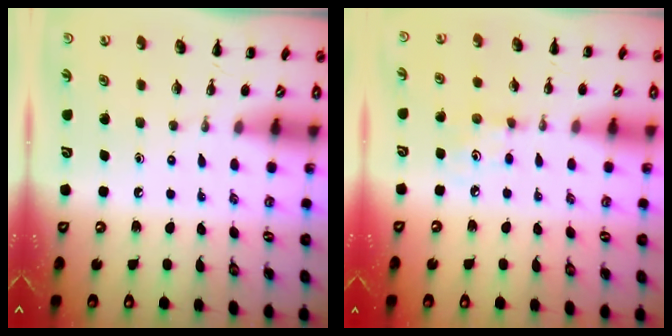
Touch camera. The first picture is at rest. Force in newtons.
{"total": 4.8, "press": 4.6, "slide": 1.2}